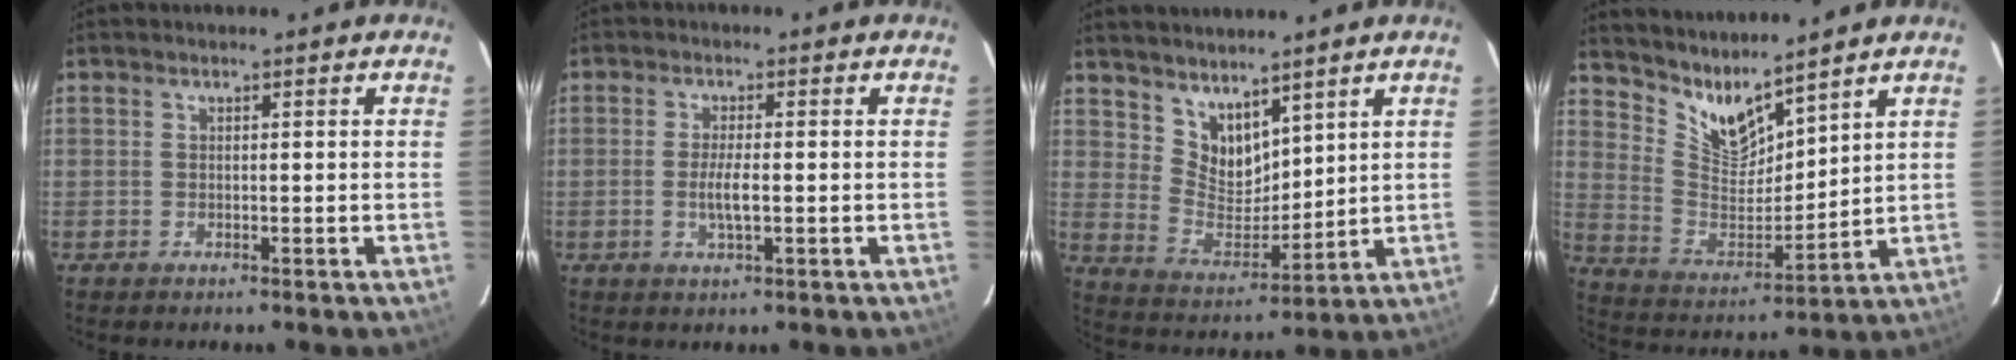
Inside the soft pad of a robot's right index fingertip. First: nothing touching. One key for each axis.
{"total": 3.5, "fx": -0.7, "fy": 0.7, "fz": 3.4, "tx": -0.063, "ty": -0.006, "tz": -0.011}
{"total": 8.8, "fx": 6.6, "fy": 4.8, "fz": 3.2, "tx": -0.054, "ty": 0.001, "tz": 0.140}
{"total": 9.8, "fx": 8.7, "fy": 2.2, "fz": 4.0, "tx": -0.086, "ty": -0.018, "tz": 0.176}